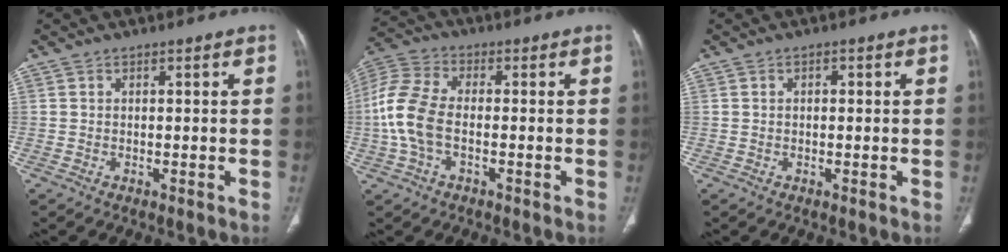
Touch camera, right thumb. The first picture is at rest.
{"total": 10.8, "force": [-1.5, 6.3, 8.6], "torque": [-0.199, 0.025, -0.036]}
{"total": 1.1, "force": [0.3, 0.6, 0.8], "torque": [-0.013, 0.005, 0.005]}